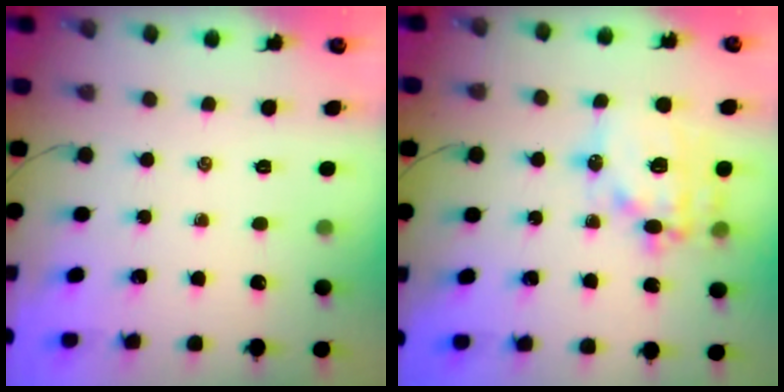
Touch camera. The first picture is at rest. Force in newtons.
{"total": 16.5, "press": 16.2, "slide": 3.2}